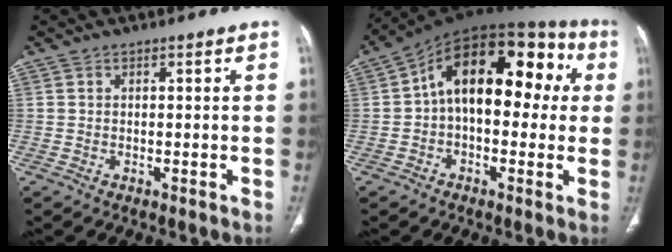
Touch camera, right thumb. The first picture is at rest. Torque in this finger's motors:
{"motor_torque": [1.57, 3.18, 0.31, 0.11, 0.56]}